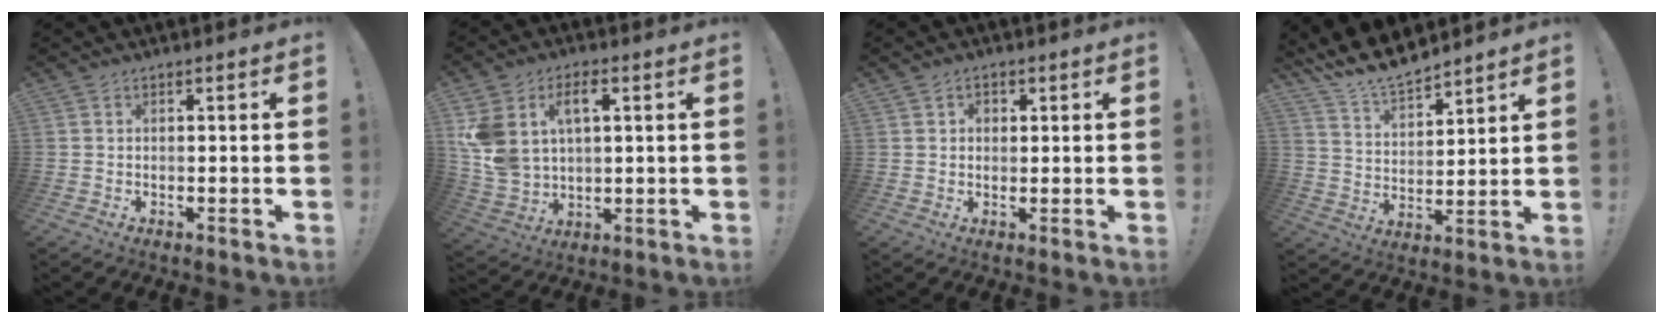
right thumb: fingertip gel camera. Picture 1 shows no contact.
{"total": 11.6, "force": [4.6, 7.8, 7.3], "torque": [-0.154, -0.013, 0.088]}
{"total": 2.8, "force": [0.9, 2.6, 0.7], "torque": [-0.001, -0.005, 0.015]}
{"total": 10.9, "force": [10.1, 2.8, 2.8], "torque": [-0.079, -0.075, 0.192]}